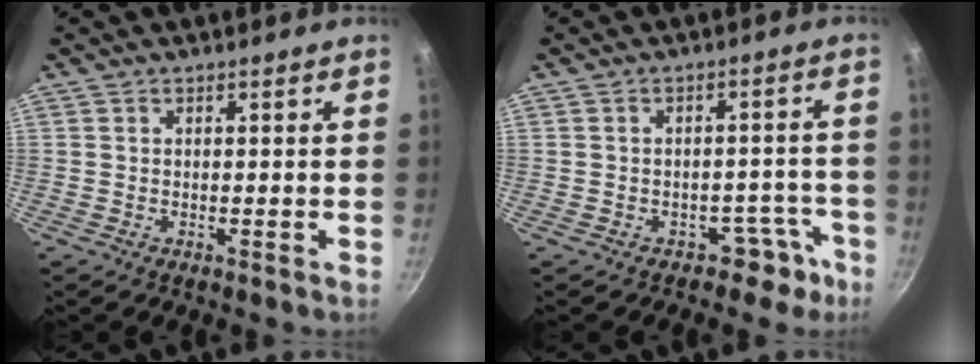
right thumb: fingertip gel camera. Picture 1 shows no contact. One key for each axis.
{"total": 5.4, "fx": -3.5, "fy": 3.7, "fz": 1.7, "tx": 0.030, "ty": 0.060, "tz": -0.023}